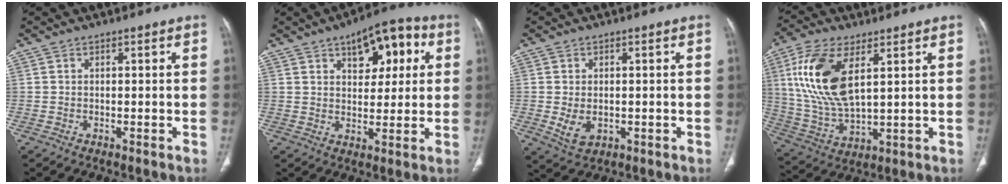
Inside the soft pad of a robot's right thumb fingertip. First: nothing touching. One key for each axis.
{"total": 12.4, "fx": 4.9, "fy": 6.5, "fz": 9.3, "tx": -0.088, "ty": 0.005, "tz": 0.066}
{"total": 4.6, "fx": -0.6, "fy": 3.1, "fz": 3.3, "tx": -0.058, "ty": -0.005, "tz": 0.002}
{"total": 16.1, "fx": 5.3, "fy": 7.4, "fz": 13.2, "tx": -0.280, "ty": -0.016, "tz": 0.113}